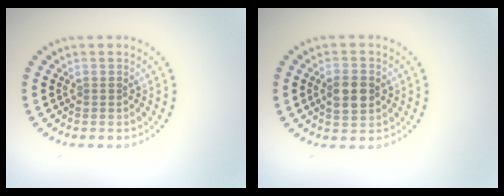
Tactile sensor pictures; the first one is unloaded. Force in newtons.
{"total": 3.4, "press": 3.4, "slide": 0.1}